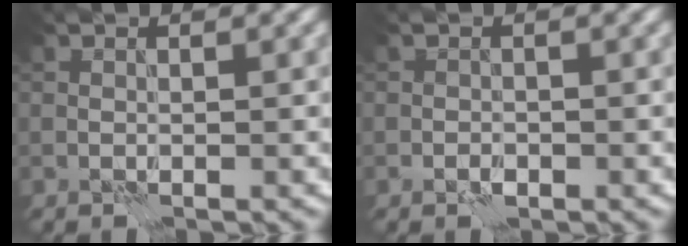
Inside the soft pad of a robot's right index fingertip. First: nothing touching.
{"total": 1.1, "force": [-0.5, 0.8, 0.5], "torque": [-0.008, 0.000, -0.012]}